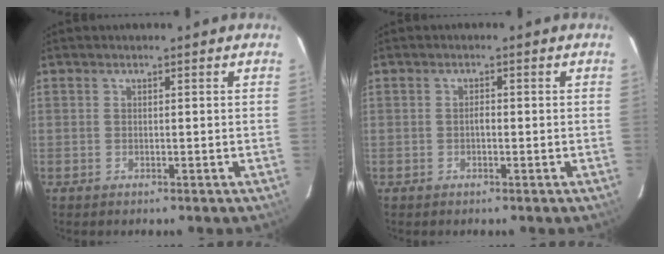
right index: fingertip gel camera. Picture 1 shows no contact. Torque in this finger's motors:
{"motor_torque": [0.46, -0.03, 0.17, 0.05]}